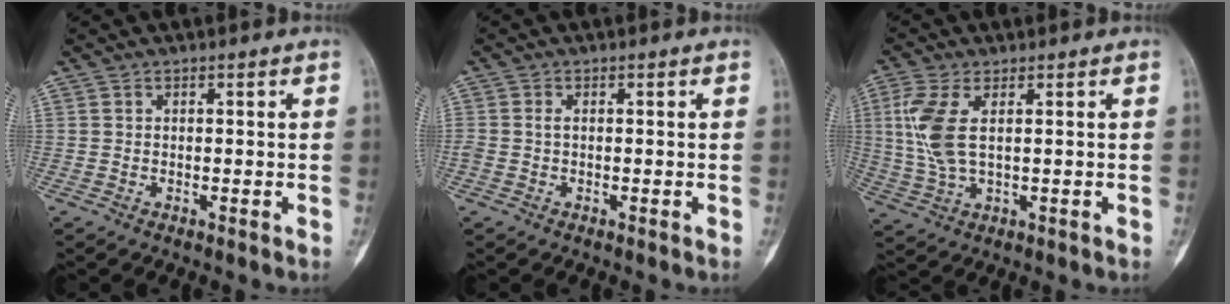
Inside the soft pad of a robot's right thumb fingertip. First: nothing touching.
{"total": 1.1, "force": [0.0, 0.7, 0.9], "torque": [-0.021, 0.000, -0.001]}
{"total": 8.3, "force": [1.7, 3.5, 7.4], "torque": [-0.190, -0.002, 0.038]}